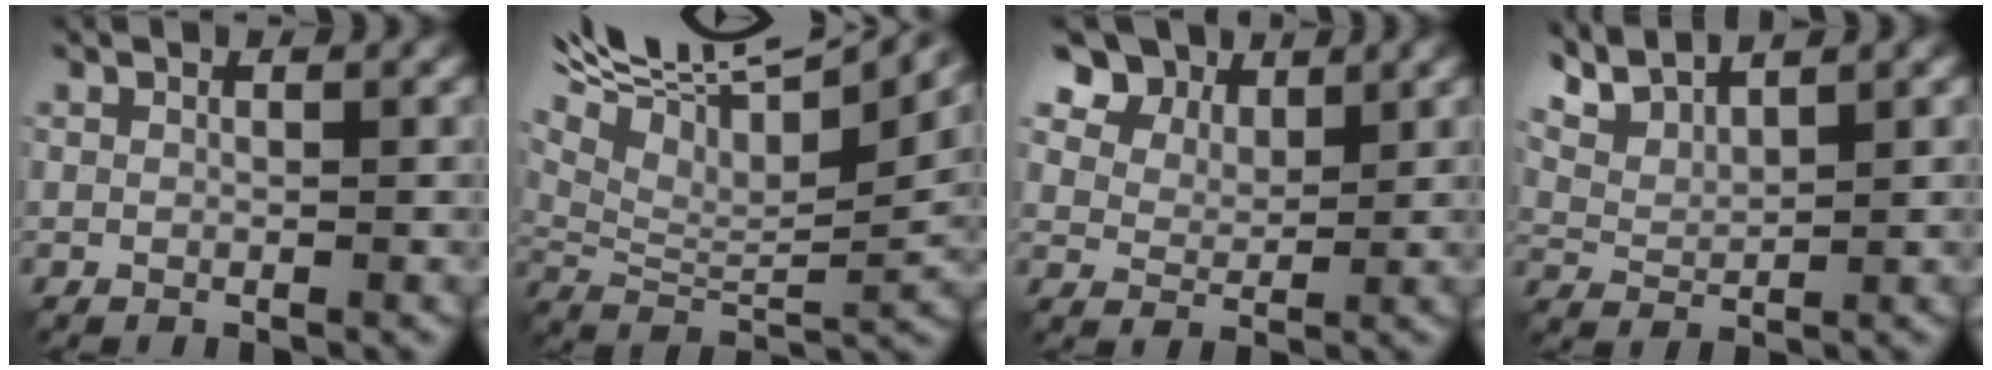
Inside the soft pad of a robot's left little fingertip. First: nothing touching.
{"total": 15.1, "force": [9.4, 5.5, 10.4], "torque": [-0.207, 0.050, 0.150]}
{"total": 7.6, "force": [5.2, 4.4, 3.2], "torque": [-0.088, 0.002, 0.100]}
{"total": 4.6, "force": [4.0, 1.1, 2.1], "torque": [-0.061, 0.008, 0.071]}